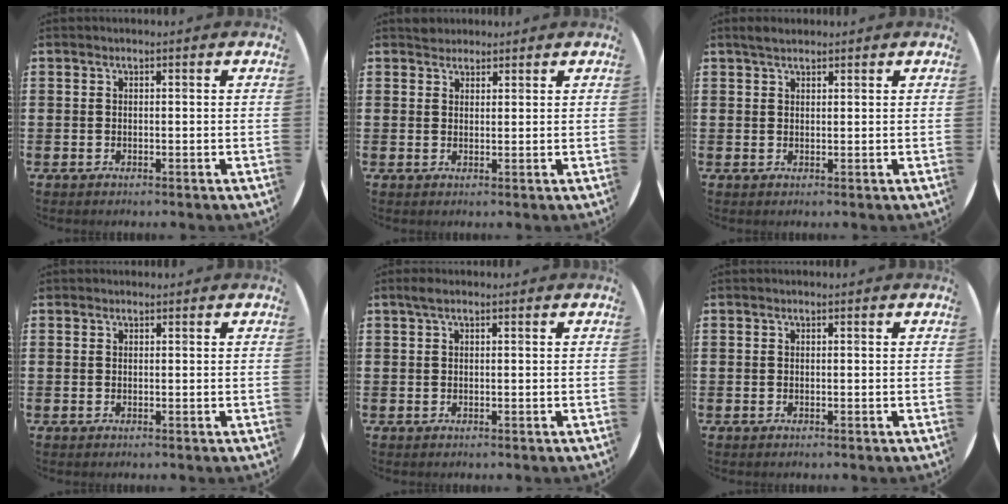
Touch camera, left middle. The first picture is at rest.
{"total": 1.9, "force": [1.7, 0.6, -0.2], "torque": [0.011, 0.003, 0.033]}
{"total": 1.8, "force": [1.5, 0.5, 0.7], "torque": [-0.008, 0.003, 0.026]}
{"total": 0.0}
{"total": 0.9, "force": [0.5, 0.2, 0.7], "torque": [-0.014, 0.004, 0.008]}
{"total": 0.0}